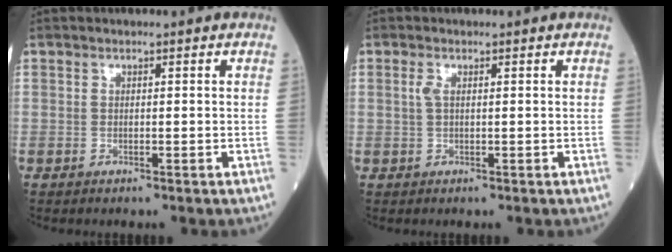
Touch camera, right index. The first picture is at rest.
{"total": 1.3, "force": [0.3, 0.4, 1.1], "torque": [-0.029, 0.001, 0.006]}